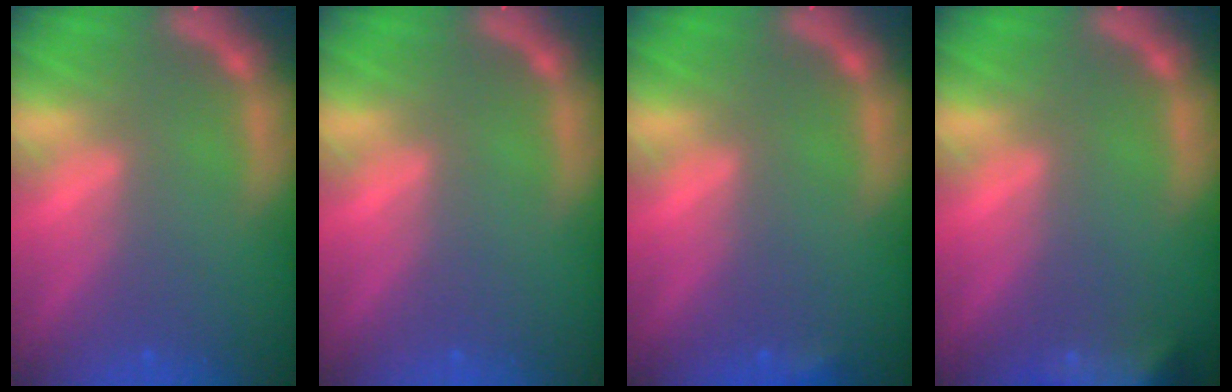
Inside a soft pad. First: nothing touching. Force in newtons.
{"total": 0.0}
{"total": 0.9}
{"total": 9.0}